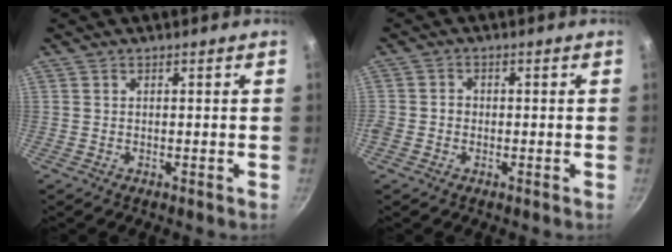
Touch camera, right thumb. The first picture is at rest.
{"total": 2.4, "force": [-0.7, 2.1, 0.8], "torque": [-0.011, 0.010, -0.018]}